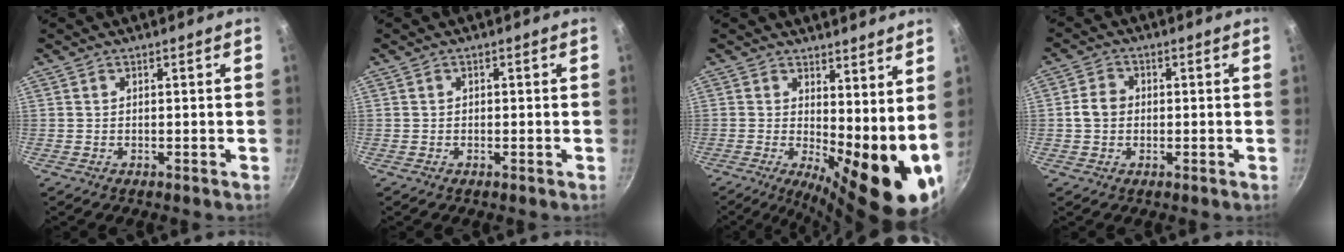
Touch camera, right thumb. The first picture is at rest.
{"total": 0.6, "force": [0.0, 0.6, 0.3], "torque": [-0.003, 0.004, 0.000]}
{"total": 15.4, "force": [1.4, 6.1, 14.1], "torque": [-0.160, -0.022, 0.033]}
{"total": 4.4, "force": [-0.2, 3.7, 2.4], "torque": [-0.029, 0.013, -0.010]}